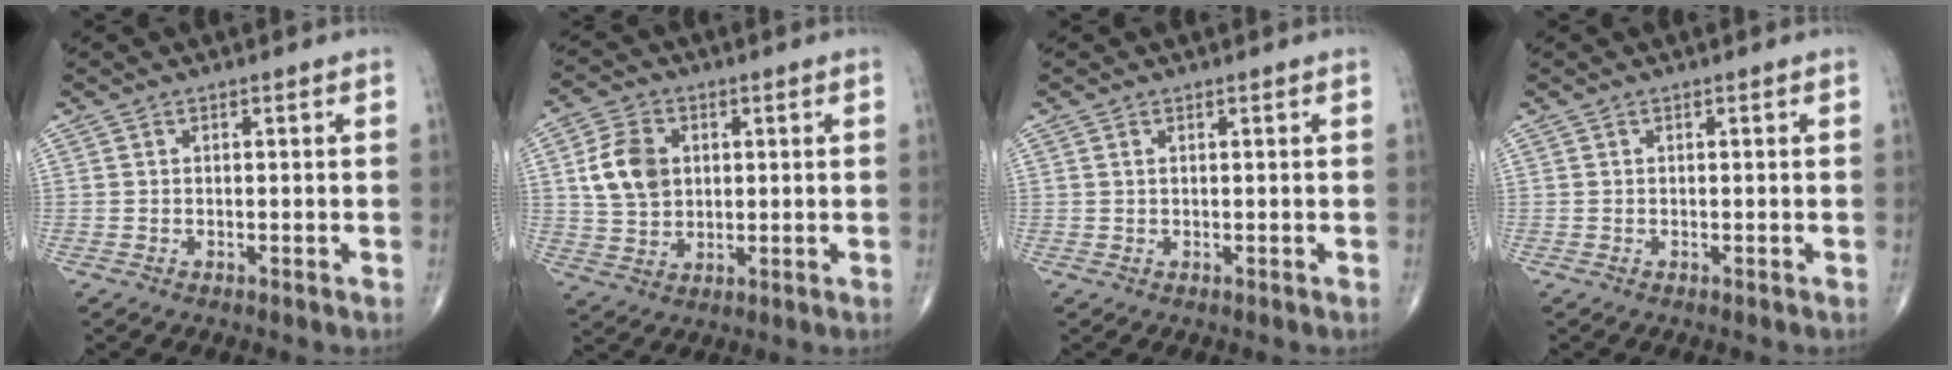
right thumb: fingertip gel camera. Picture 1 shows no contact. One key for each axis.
{"total": 9.1, "fx": 1.9, "fy": 6.7, "fz": 5.8, "tx": -0.097, "ty": -0.001, "tz": 0.038}
{"total": 0.5, "fx": 0.3, "fy": 0.2, "fz": 0.4, "tx": -0.007, "ty": 0.005, "tz": 0.006}
{"total": 0.0}